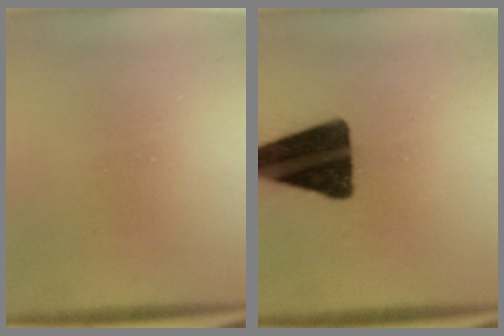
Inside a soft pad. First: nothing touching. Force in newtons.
{"total": 16.6}